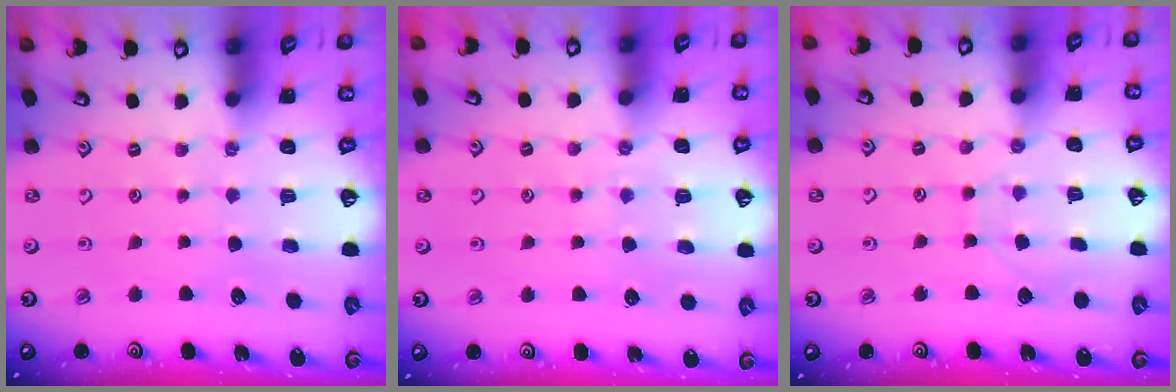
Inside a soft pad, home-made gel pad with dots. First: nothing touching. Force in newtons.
{"total": 5.3, "press": 5.3, "slide": 0.6}
{"total": 5.6, "press": 5.6, "slide": 0.1}